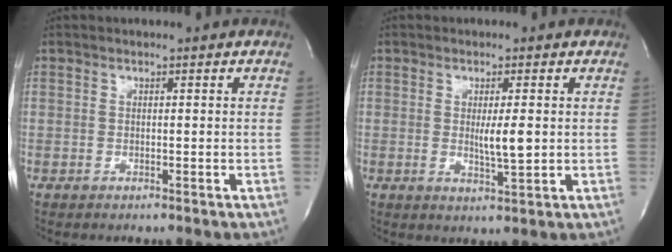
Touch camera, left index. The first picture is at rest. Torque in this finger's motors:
{"motor_torque": [0.22, 0.11, 0.04, 0.05]}